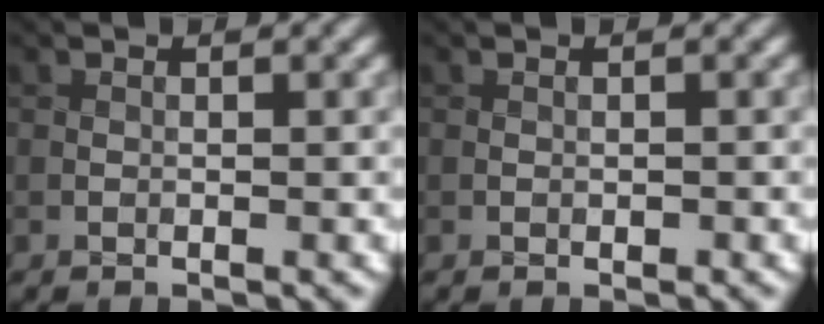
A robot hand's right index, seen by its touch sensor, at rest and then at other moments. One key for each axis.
{"total": 0.0}